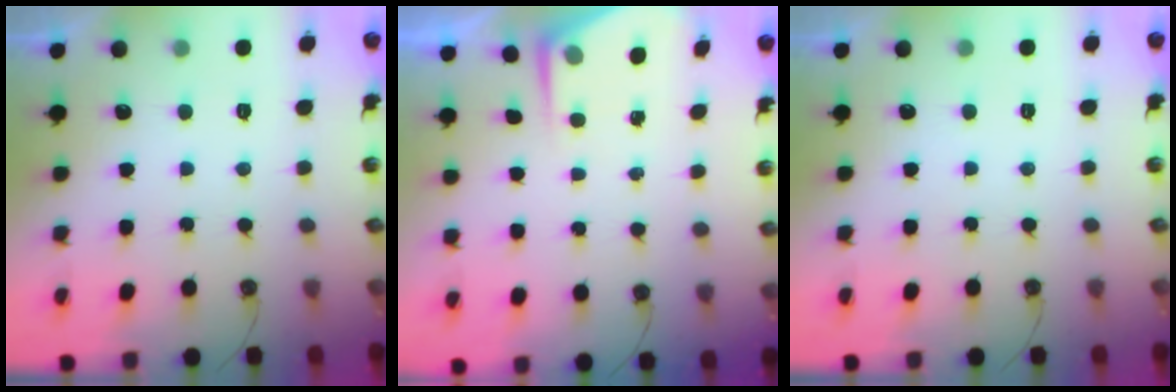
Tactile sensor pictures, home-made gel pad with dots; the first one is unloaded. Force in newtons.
{"total": 3.1, "press": 3.0, "slide": 0.4}
{"total": 0.0}